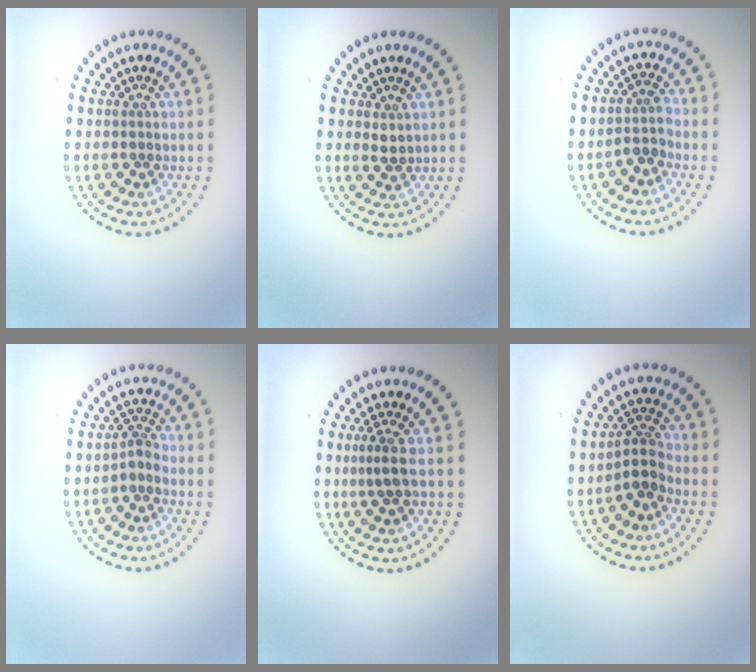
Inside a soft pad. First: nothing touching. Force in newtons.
{"total": 0.8, "press": 0.7, "slide": 0.3}
{"total": 1.9, "press": 1.5, "slide": 1.2}
{"total": 1.7, "press": 1.3, "slide": 1.1}
{"total": 1.8, "press": 1.4, "slide": 1.3}
{"total": 2.5, "press": 2.0, "slide": 1.6}